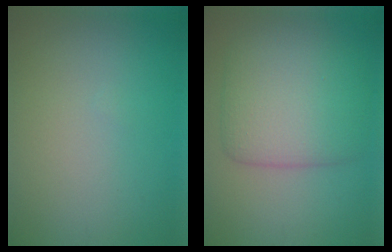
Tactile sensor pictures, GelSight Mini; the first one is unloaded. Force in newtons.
{"total": 6.8, "press": 6.8, "slide": 0.3}